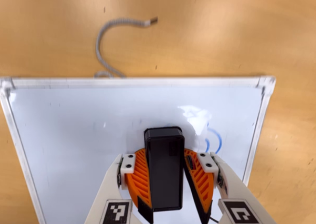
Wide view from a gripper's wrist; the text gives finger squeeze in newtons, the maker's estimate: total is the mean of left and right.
{"total": 13.2, "left": 15.3, "right": 11.1}